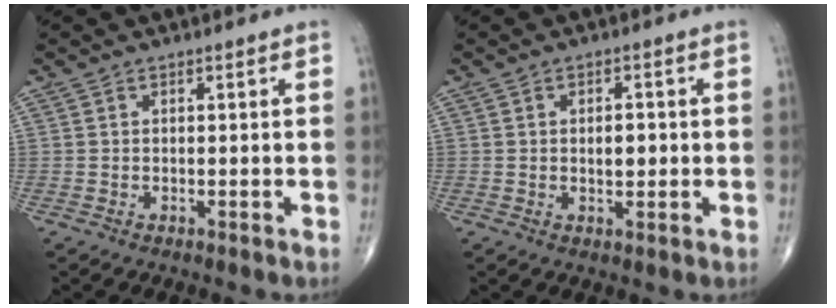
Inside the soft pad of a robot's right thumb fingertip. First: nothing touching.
{"total": 3.2, "force": [0.0, 1.8, 2.6], "torque": [-0.032, 0.000, -0.001]}